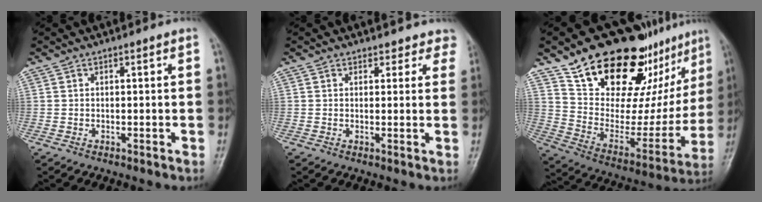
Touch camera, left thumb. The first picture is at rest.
{"total": 4.4, "force": [3.8, 2.2, -0.4], "torque": [0.049, -0.017, 0.020]}
{"total": 28.5, "force": [19.3, 13.5, 16.1], "torque": [-0.188, -0.078, 0.303]}